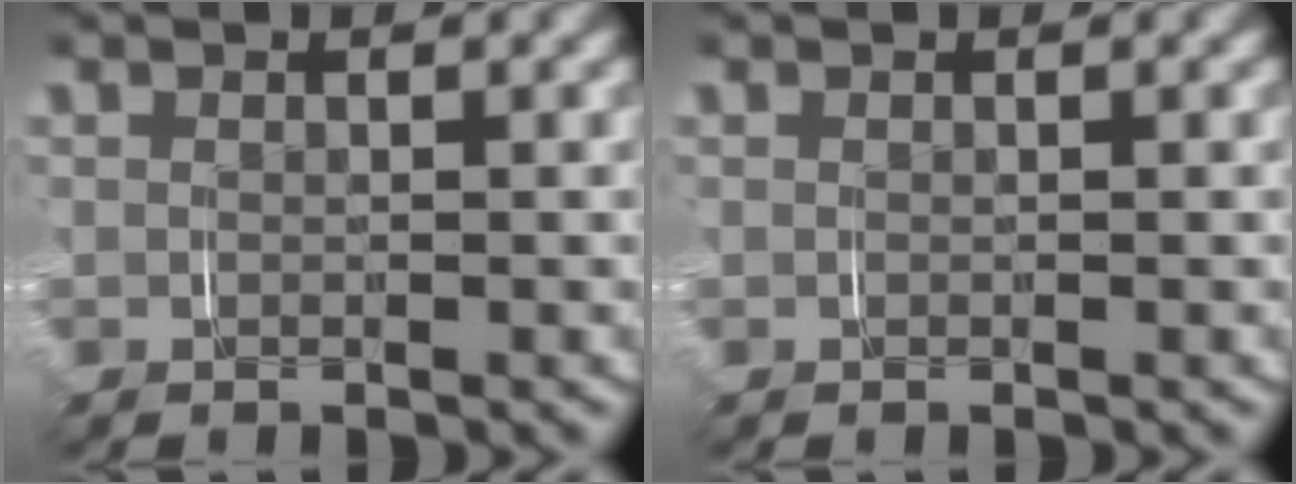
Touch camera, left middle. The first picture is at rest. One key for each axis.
{"total": 0.0}